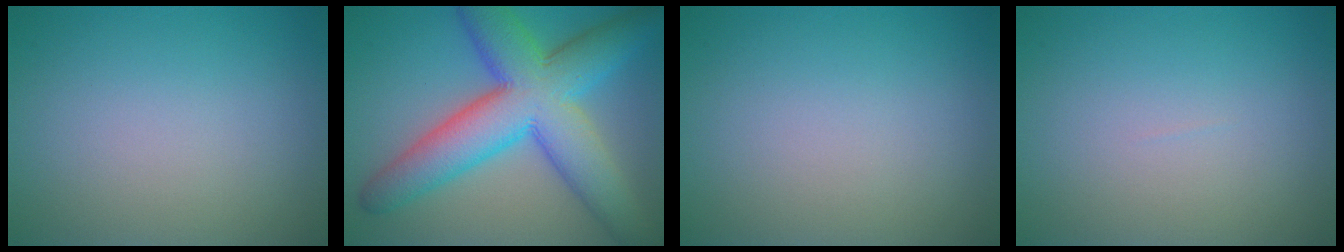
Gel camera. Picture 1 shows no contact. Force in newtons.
{"total": 11.3, "press": 11.3, "slide": 0.3}
{"total": 0.0}
{"total": 0.0}